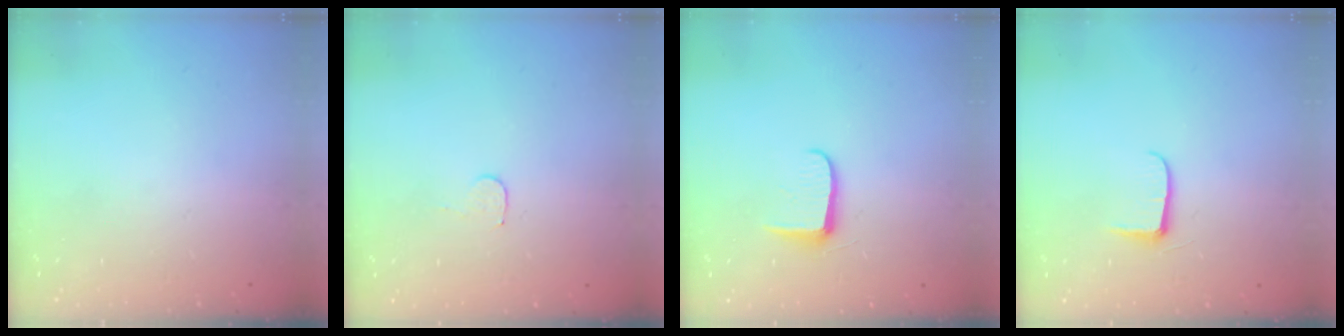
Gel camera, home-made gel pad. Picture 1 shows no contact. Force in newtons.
{"total": 3.7, "press": 3.7, "slide": 0.3}
{"total": 5.9, "press": 5.8, "slide": 0.8}
{"total": 5.8, "press": 5.8, "slide": 0.9}